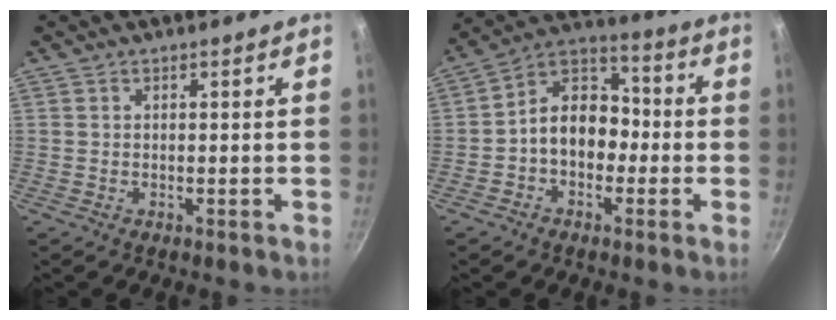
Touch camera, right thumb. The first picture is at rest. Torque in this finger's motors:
{"motor_torque": [0.10, 0.29, 0.12, 0.15, 0.08]}